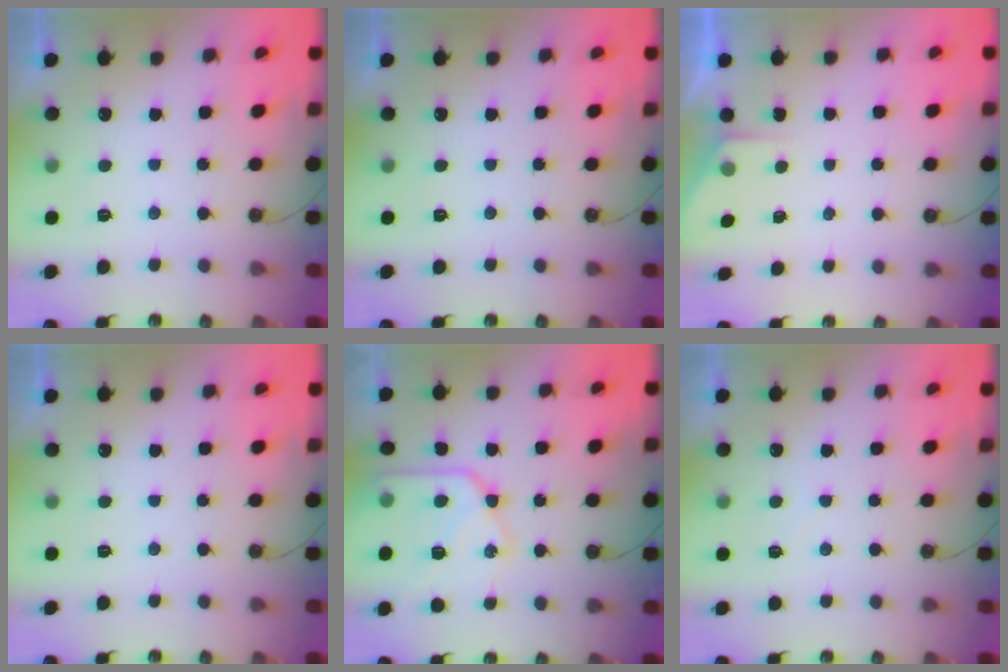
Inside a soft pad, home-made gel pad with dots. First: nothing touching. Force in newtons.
{"total": 0.0}
{"total": 1.8, "press": 1.7, "slide": 0.3}
{"total": 0.0}
{"total": 16.4, "press": 16.4, "slide": 1.2}
{"total": 3.9, "press": 3.8, "slide": 0.5}